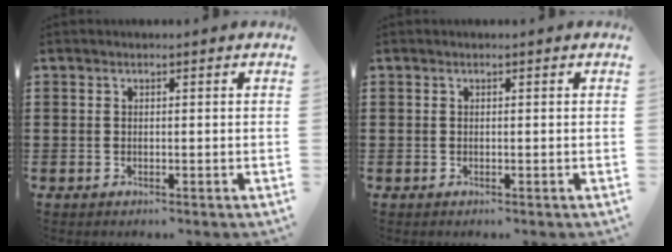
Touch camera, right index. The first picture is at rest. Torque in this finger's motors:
{"motor_torque": [-0.09, 0.16, 0.00, -0.01]}